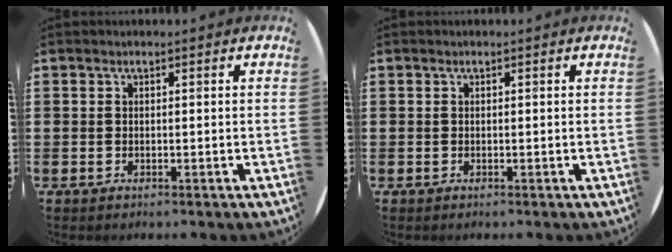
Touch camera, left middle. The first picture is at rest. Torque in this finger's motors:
{"motor_torque": [0.00, 0.00, 0.00, 0.00]}